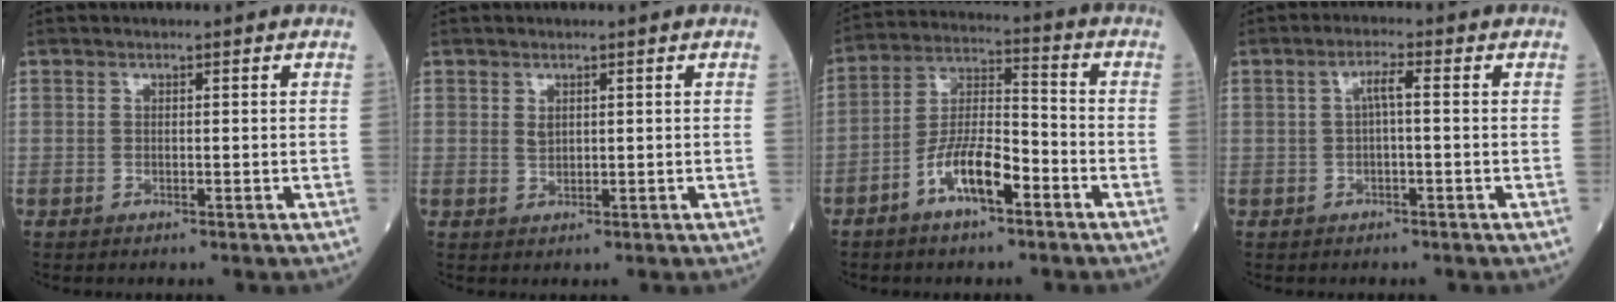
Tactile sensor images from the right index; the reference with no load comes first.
{"total": 1.0, "force": [0.4, 0.6, 0.6], "torque": [-0.008, -0.003, 0.011]}
{"total": 9.4, "force": [-5.1, 2.6, 7.5], "torque": [-0.151, 0.010, -0.098]}
{"total": 2.4, "force": [0.1, 0.2, 2.4], "torque": [-0.040, 0.007, 0.002]}